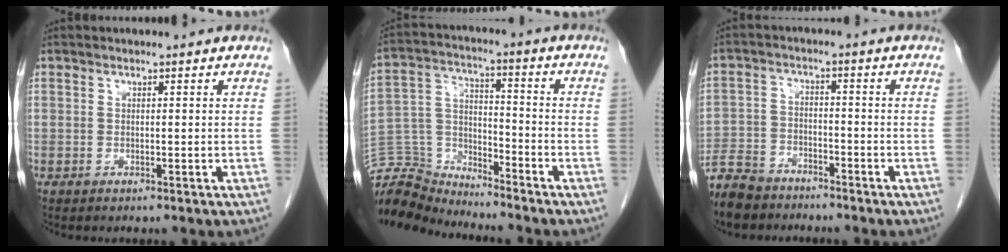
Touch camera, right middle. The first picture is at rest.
{"total": 9.9, "force": [-9.8, 0.4, -1.2], "torque": [0.019, 0.032, -0.192]}
{"total": 8.5, "force": [-7.3, 3.7, 2.2], "torque": [-0.049, -0.012, -0.134]}